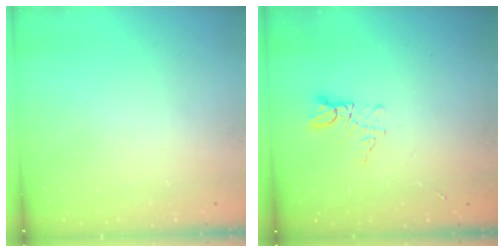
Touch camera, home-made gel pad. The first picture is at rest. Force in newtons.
{"total": 3.4, "press": 3.3, "slide": 0.4}